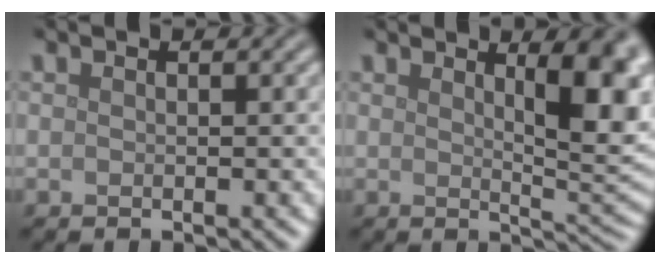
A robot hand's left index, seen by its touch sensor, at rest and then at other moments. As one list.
[{"total": 6.3, "force": [2.2, 1.9, 5.6], "torque": [-0.064, -0.006, 0.036]}]